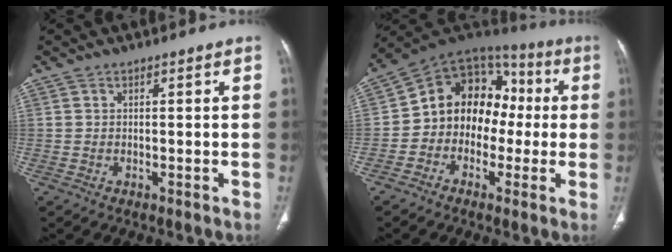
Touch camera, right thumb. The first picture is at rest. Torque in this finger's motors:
{"motor_torque": [-0.30, 0.54, 0.30, -0.15, 0.11]}